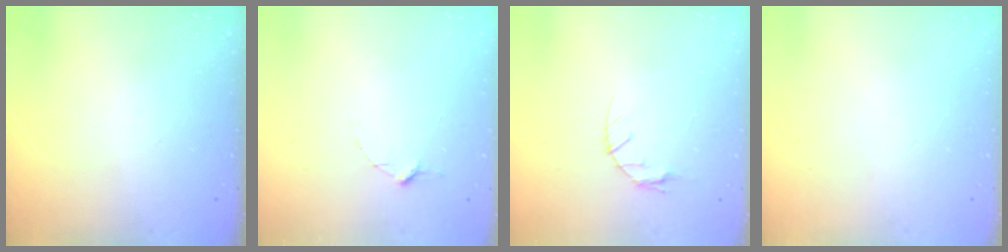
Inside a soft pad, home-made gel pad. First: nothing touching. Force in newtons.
{"total": 2.9, "press": 2.9, "slide": 0.3}
{"total": 3.3, "press": 3.2, "slide": 0.5}
{"total": 0.0}